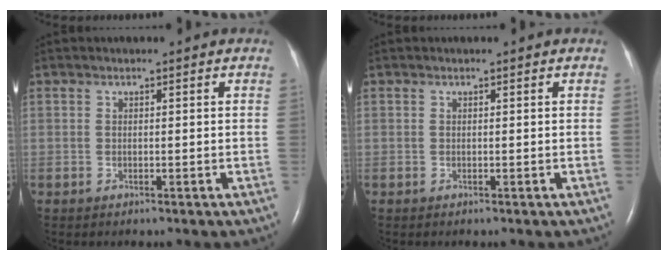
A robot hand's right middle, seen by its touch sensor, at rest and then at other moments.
{"total": 0.0}